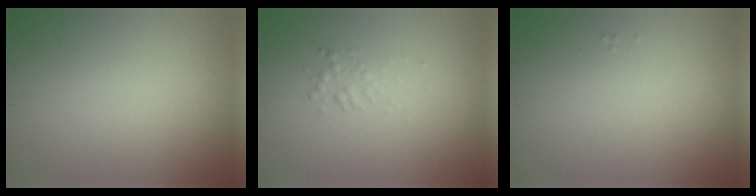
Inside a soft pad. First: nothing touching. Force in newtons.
{"total": 1.1, "press": 1.1, "slide": 0.1}
{"total": 0.0}